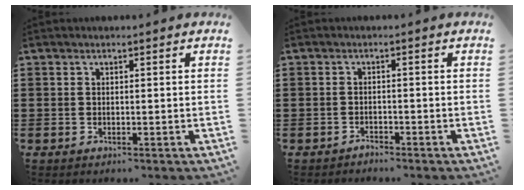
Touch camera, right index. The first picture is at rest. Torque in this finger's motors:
{"motor_torque": [-0.56, 1.49, -0.81, -0.21]}